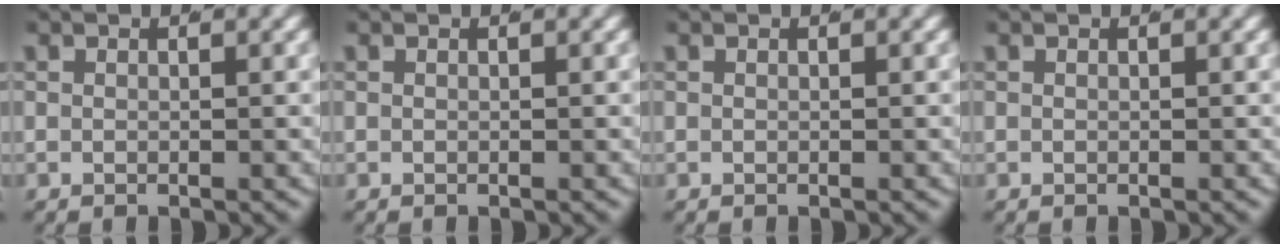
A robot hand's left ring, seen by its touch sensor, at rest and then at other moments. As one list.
[{"total": 0.0}, {"total": 0.0}, {"total": 0.0}]